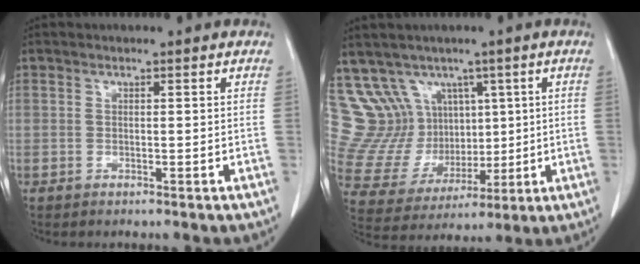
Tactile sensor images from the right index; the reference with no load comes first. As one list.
[{"total": 15.0, "force": [7.7, 12.0, 4.7], "torque": [-0.117, 0.067, 0.184]}]